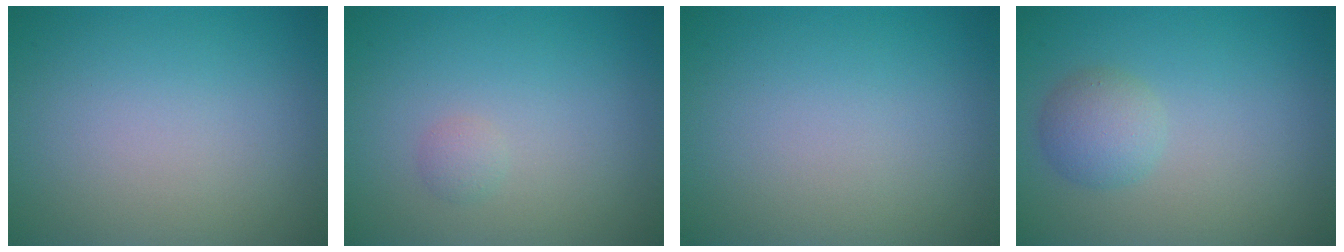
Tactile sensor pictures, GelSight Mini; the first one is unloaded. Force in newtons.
{"total": 0.7, "press": 0.7, "slide": 0.0}
{"total": 0.0}
{"total": 2.4, "press": 2.4, "slide": 0.2}